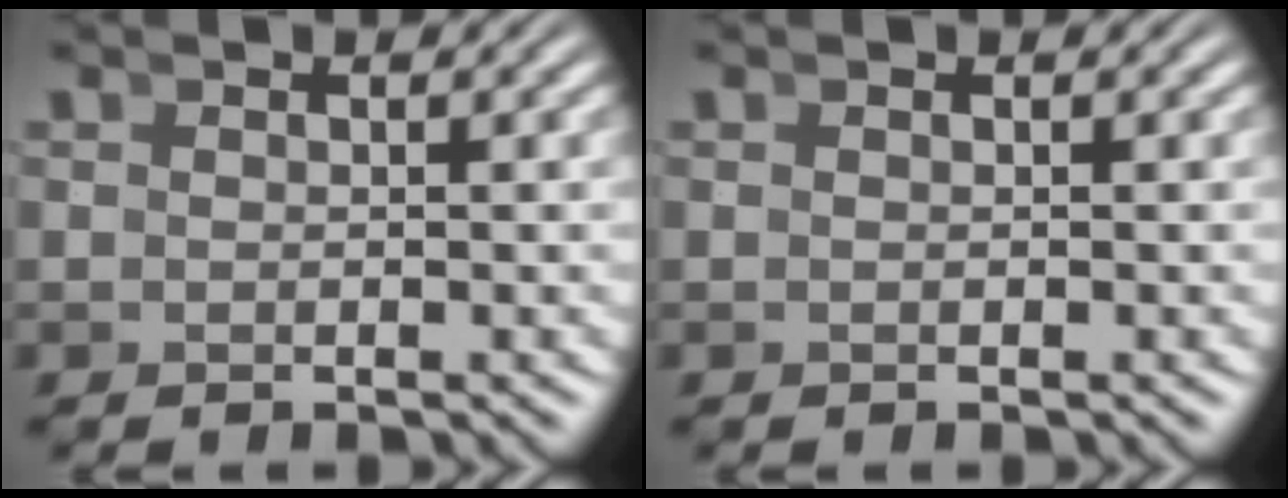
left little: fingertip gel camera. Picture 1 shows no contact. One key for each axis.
{"total": 0.0}